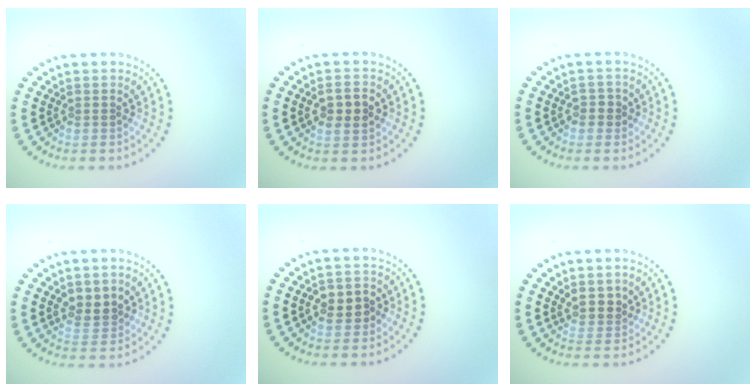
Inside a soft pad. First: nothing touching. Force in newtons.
{"total": 2.7, "press": 2.7, "slide": 0.3}
{"total": 0.8, "press": 0.8, "slide": 0.2}
{"total": 2.6, "press": 2.4, "slide": 0.8}
{"total": 2.5, "press": 2.4, "slide": 0.6}
{"total": 1.7, "press": 1.4, "slide": 1.0}